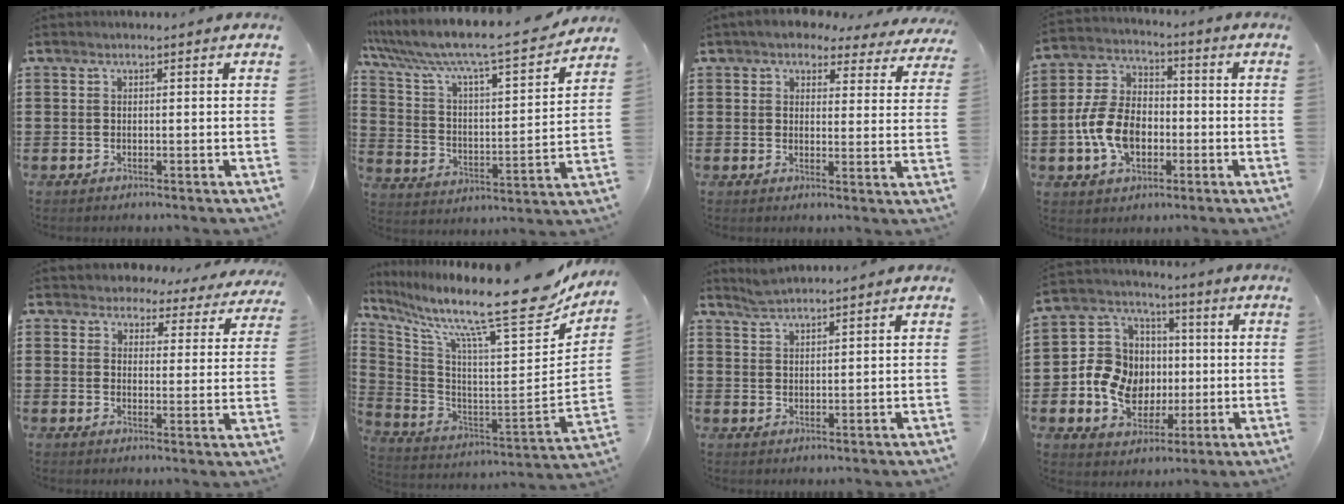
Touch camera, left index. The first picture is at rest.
{"total": 8.7, "force": [7.6, 0.7, 4.1], "torque": [-0.116, -0.057, 0.121]}
{"total": 4.3, "force": [4.0, 1.2, 1.3], "torque": [-0.043, -0.013, 0.069]}
{"total": 9.9, "force": [-2.5, 6.7, 6.8], "torque": [-0.169, 0.008, -0.051]}
{"total": 3.8, "force": [3.6, 1.2, 0.2], "torque": [-0.029, -0.018, 0.060]}
{"total": 14.2, "force": [10.8, 0.9, 9.2], "torque": [-0.187, -0.089, 0.172]}
{"total": 2.4, "force": [2.4, 0.1, 0.3], "torque": [-0.012, -0.001, 0.047]}
{"total": 10.2, "force": [-1.2, 9.3, 4.0], "torque": [-0.113, 0.016, -0.015]}